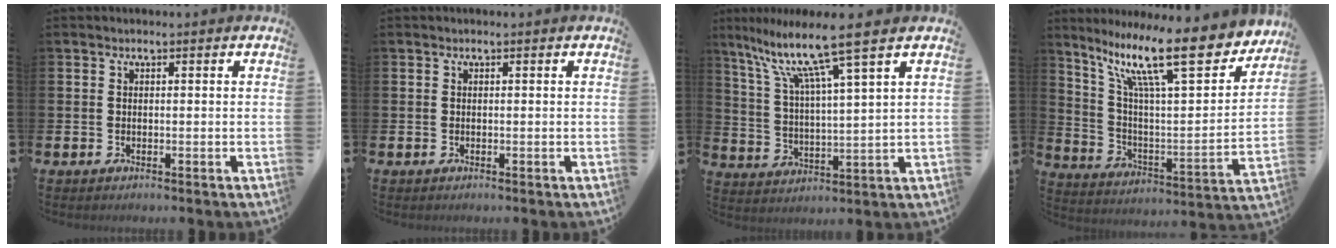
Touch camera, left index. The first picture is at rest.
{"total": 0.0}
{"total": 10.3, "force": [8.1, 0.2, 6.3], "torque": [-0.148, -0.041, 0.133]}
{"total": 16.6, "force": [11.5, 3.8, 11.4], "torque": [-0.219, -0.070, 0.183]}